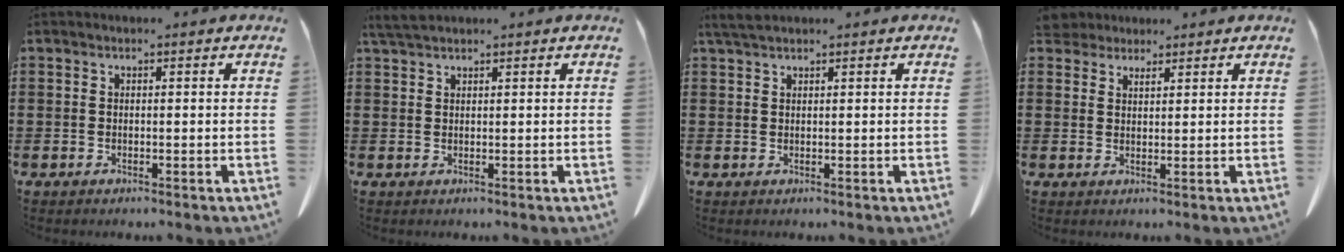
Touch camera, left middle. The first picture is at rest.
{"total": 2.2, "force": [1.8, 0.3, 1.2], "torque": [-0.028, 0.000, 0.036]}
{"total": 1.8, "force": [1.4, 0.2, 1.0], "torque": [-0.024, -0.001, 0.028]}
{"total": 2.9, "force": [2.7, 0.9, 0.5], "torque": [-0.018, -0.001, 0.053]}